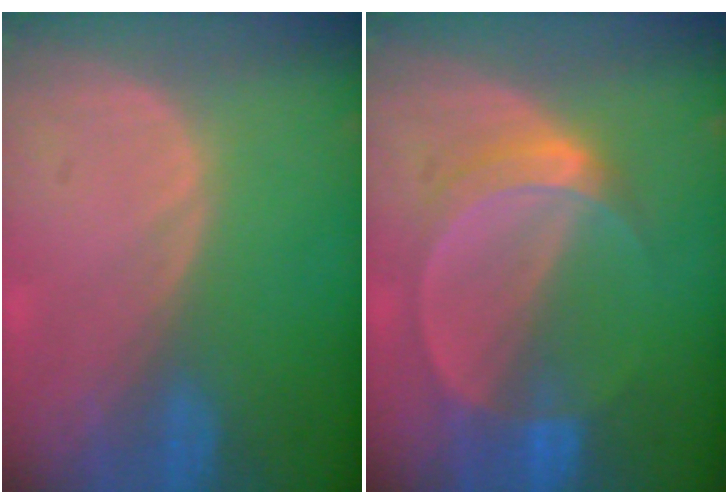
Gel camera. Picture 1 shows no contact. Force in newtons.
{"total": 5.7, "press": 5.2, "slide": 2.3}